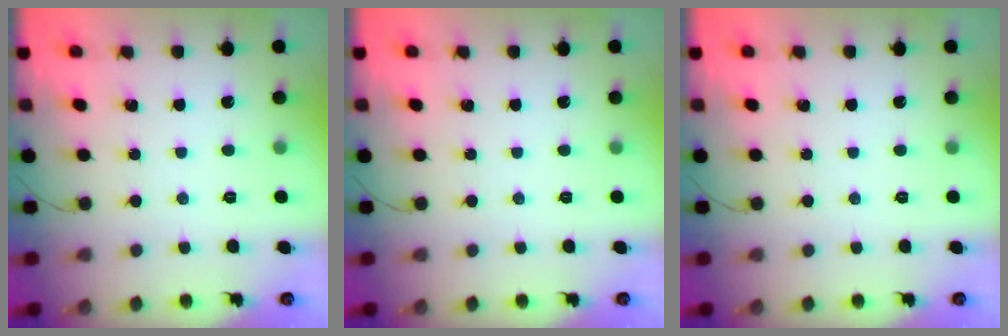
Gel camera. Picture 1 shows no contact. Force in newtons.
{"total": 0.0}
{"total": 0.0}